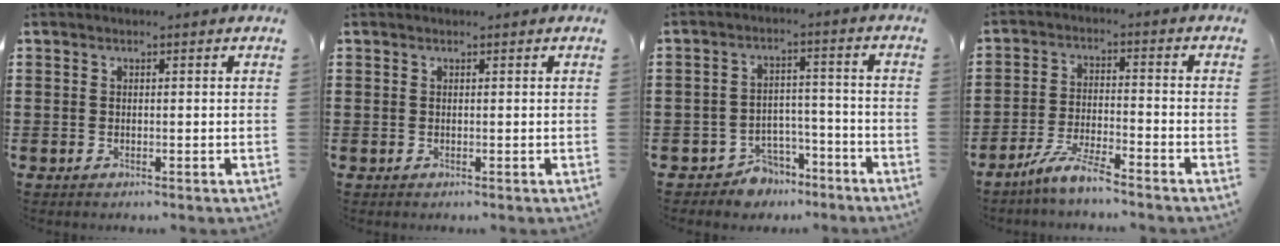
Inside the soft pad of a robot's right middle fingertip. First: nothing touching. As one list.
[{"total": 0.0}, {"total": 5.0, "force": [-4.6, 1.9, 0.5], "torque": [-0.014, 0.015, -0.093]}, {"total": 6.0, "force": [-5.2, 0.2, 3.0], "torque": [-0.069, -0.011, -0.101]}]